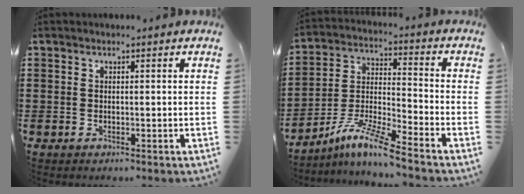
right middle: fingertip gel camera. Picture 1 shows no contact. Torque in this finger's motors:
{"motor_torque": [1.59, -0.55, 0.32, 0.11]}